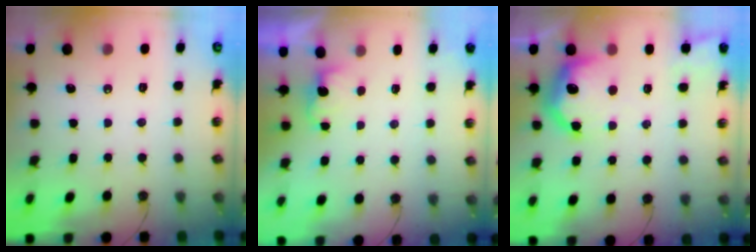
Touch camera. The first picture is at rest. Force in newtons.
{"total": 1.4, "press": 1.2, "slide": 0.7}
{"total": 15.0, "press": 15.0, "slide": 1.2}